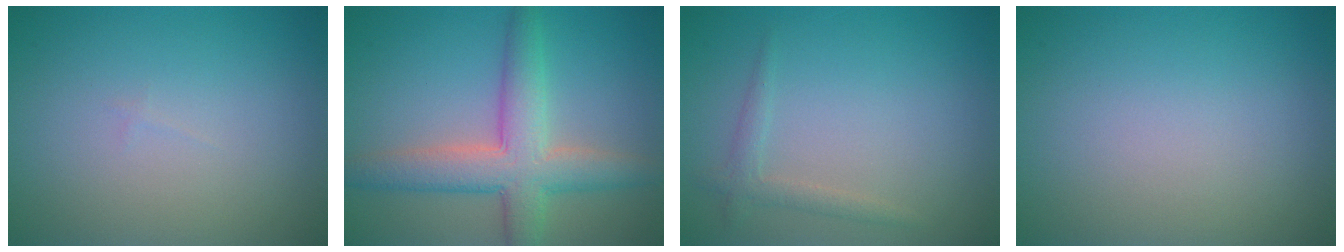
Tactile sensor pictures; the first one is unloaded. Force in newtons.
{"total": 6.2, "press": 6.2, "slide": 0.2}
{"total": 1.5, "press": 1.5, "slide": 0.1}
{"total": 0.0}